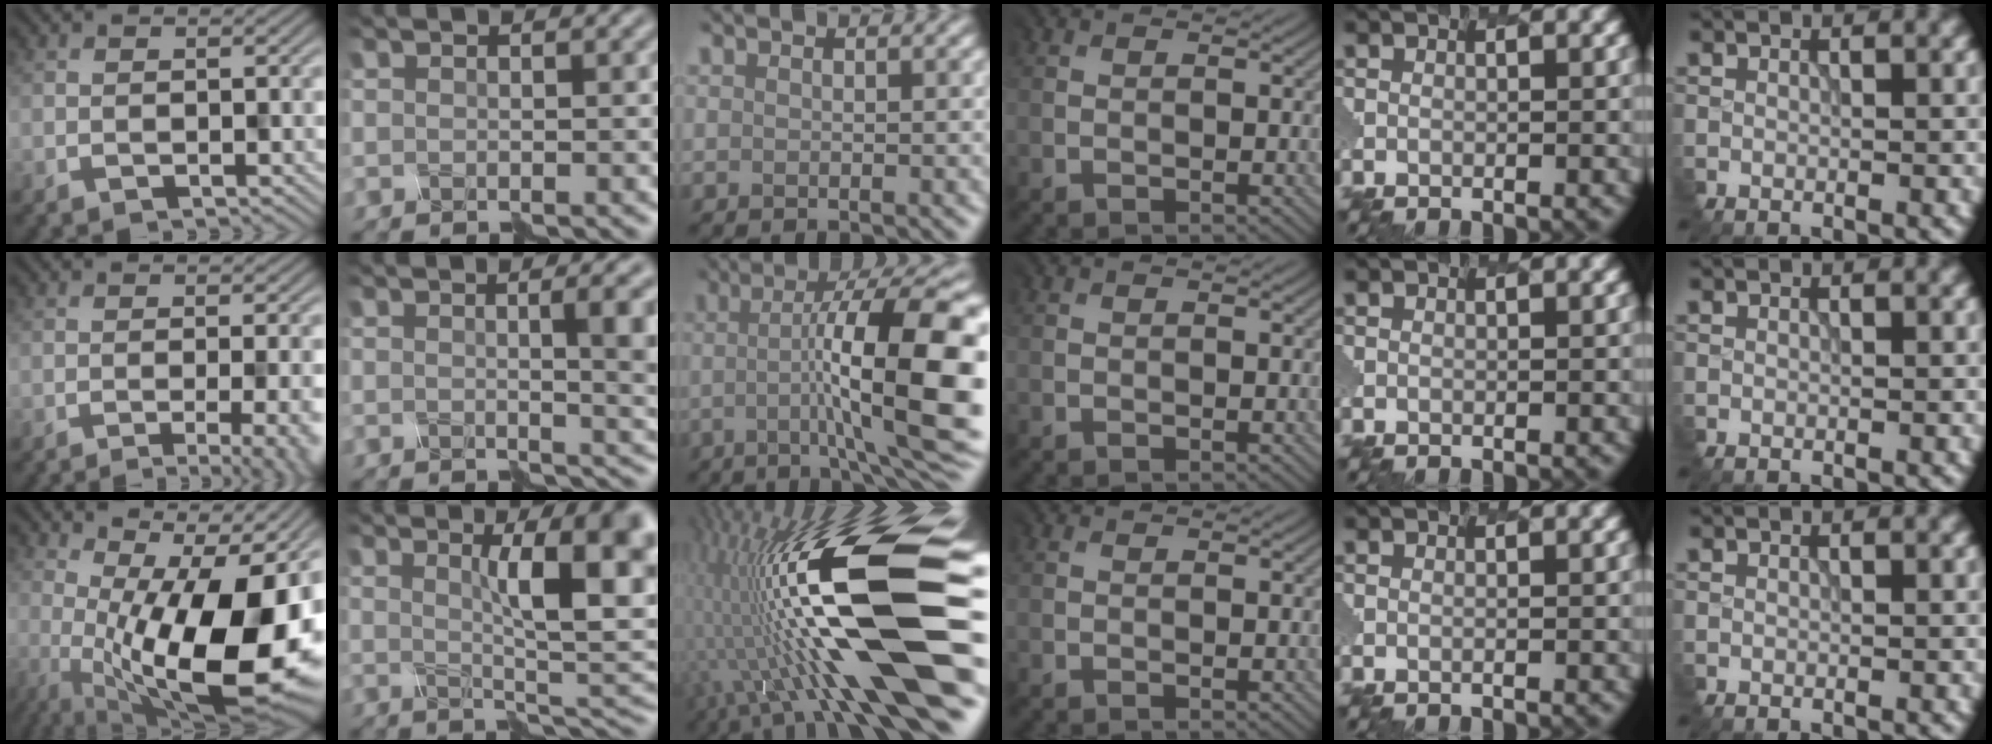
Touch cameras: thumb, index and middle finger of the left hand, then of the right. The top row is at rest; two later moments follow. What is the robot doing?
{"motion": "disassemble", "object": "hinged jar"}